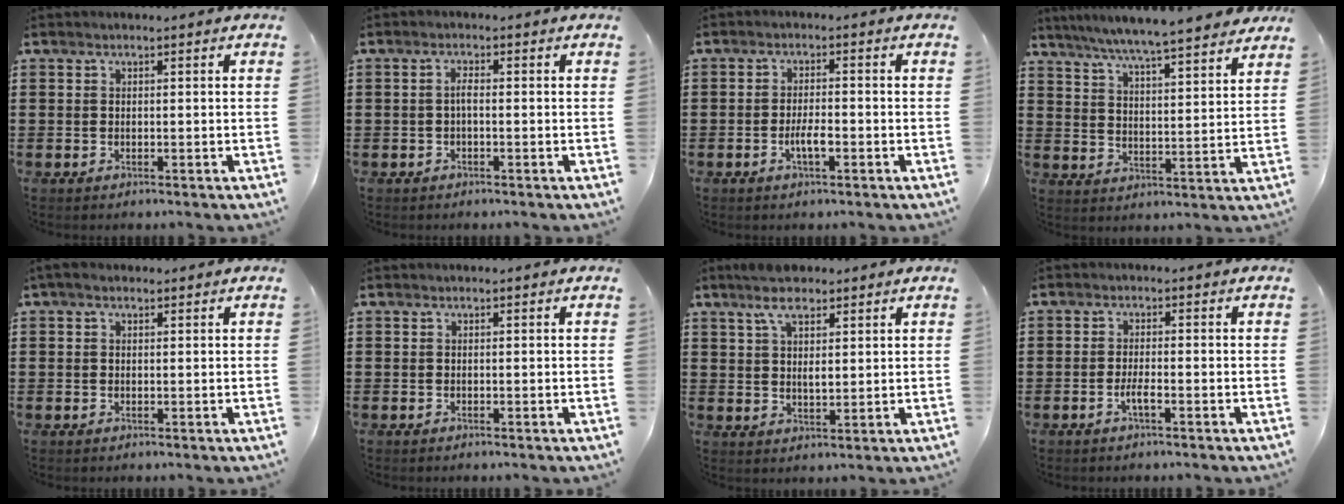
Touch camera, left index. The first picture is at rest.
{"total": 1.7, "force": [-0.4, 0.6, 1.5], "torque": [-0.031, 0.004, -0.008]}
{"total": 3.3, "force": [-1.2, 0.9, 2.9], "torque": [-0.058, 0.001, -0.022]}
{"total": 5.8, "force": [5.5, -0.6, 1.8], "torque": [-0.059, -0.036, 0.093]}
{"total": 1.3, "force": [0.5, 0.7, 0.9], "torque": [-0.018, 0.005, 0.010]}
{"total": 0.0}
{"total": 6.4, "force": [3.6, 2.9, 4.4], "torque": [-0.083, 0.001, 0.058]}
{"total": 2.2, "force": [-1.0, 0.3, 1.9], "torque": [-0.041, -0.002, -0.021]}